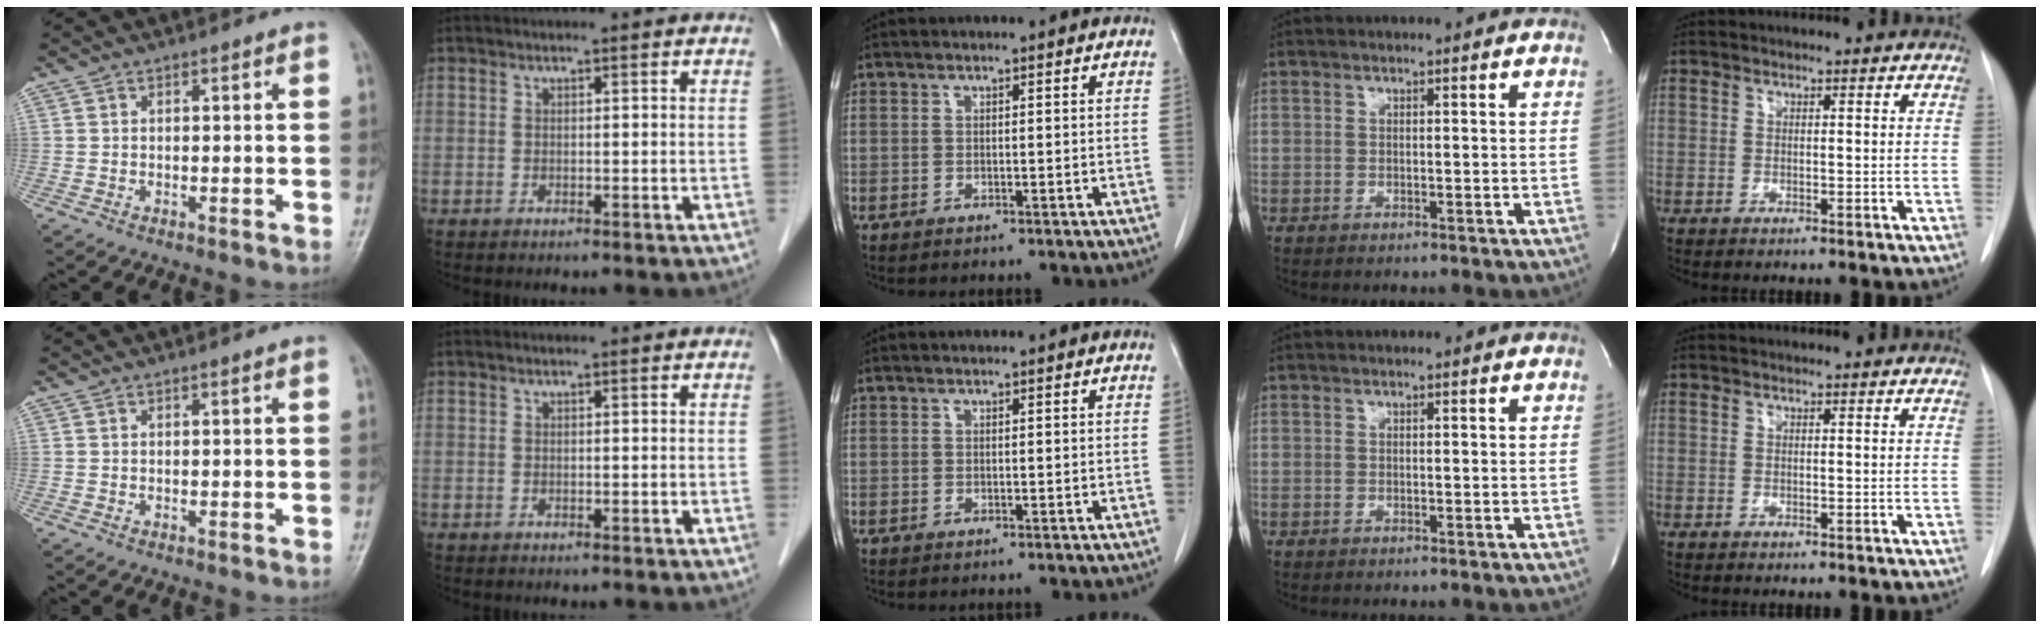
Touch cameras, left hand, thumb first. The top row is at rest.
{}